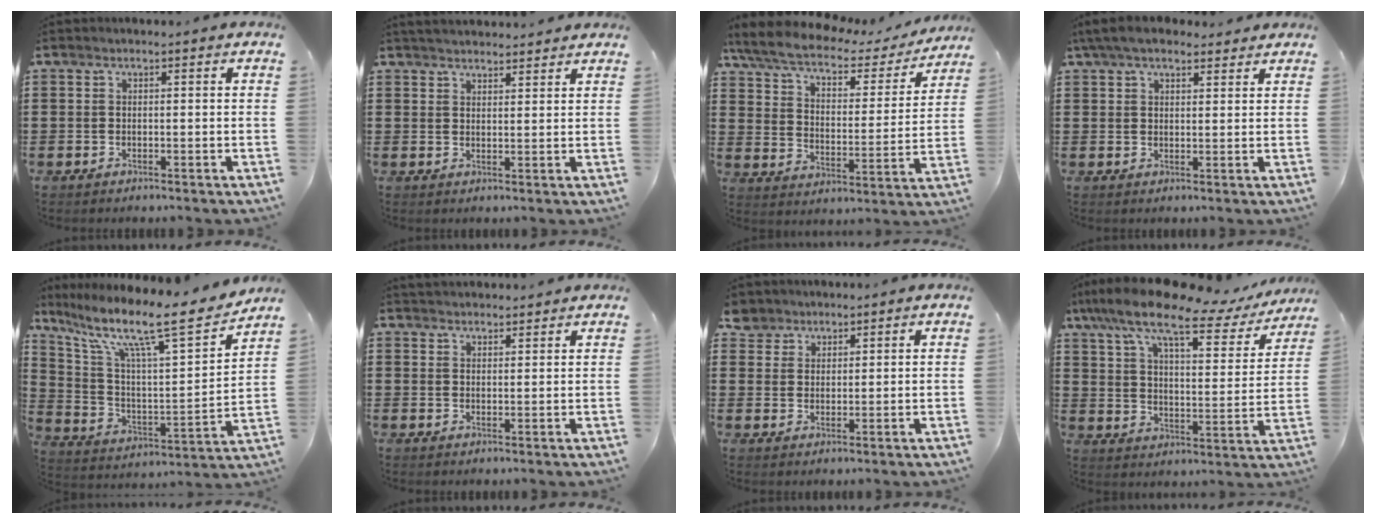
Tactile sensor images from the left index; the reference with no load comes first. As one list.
[{"total": 2.6, "force": [2.6, 0.1, 0.0], "torque": [-0.007, -0.004, 0.050]}, {"total": 6.0, "force": [4.8, 1.7, 3.2], "torque": [-0.084, -0.030, 0.079]}, {"total": 5.0, "force": [4.1, 1.5, 2.5], "torque": [-0.060, -0.002, 0.078]}, {"total": 13.2, "force": [9.5, 2.1, 9.0], "torque": [-0.192, -0.060, 0.146]}, {"total": 2.1, "force": [2.1, 0.2, -0.1], "torque": [-0.002, -0.002, 0.041]}, {"total": 3.6, "force": [2.9, 2.1, 0.1], "torque": [-0.018, 0.005, 0.057]}, {"total": 12.2, "force": [8.8, 2.8, 7.9], "torque": [-0.167, -0.040, 0.143]}]